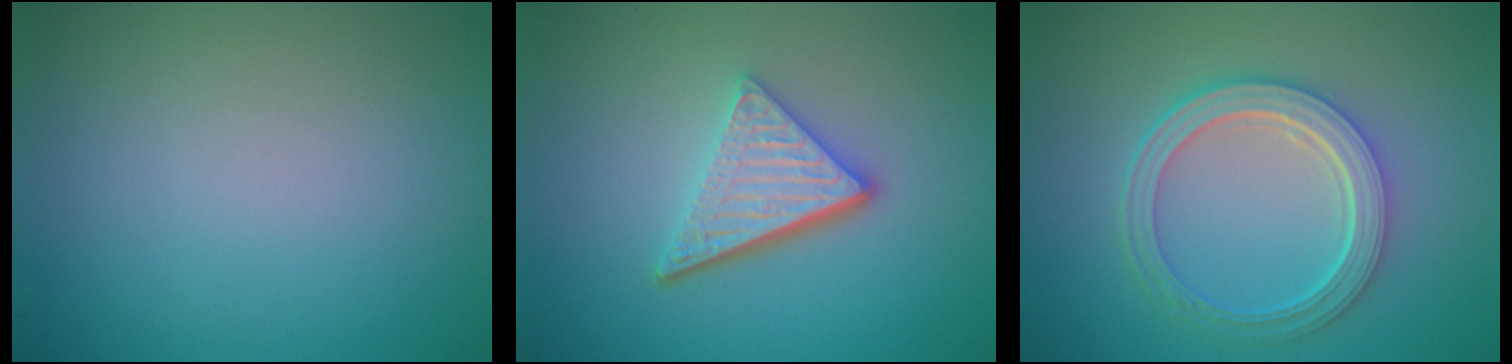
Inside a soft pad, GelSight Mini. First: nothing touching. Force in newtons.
{"total": 4.8, "press": 3.4, "slide": 3.3}
{"total": 5.2, "press": 4.0, "slide": 3.4}